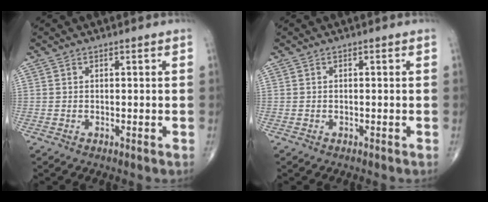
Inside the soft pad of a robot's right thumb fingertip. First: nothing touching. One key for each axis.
{"total": 0.0}